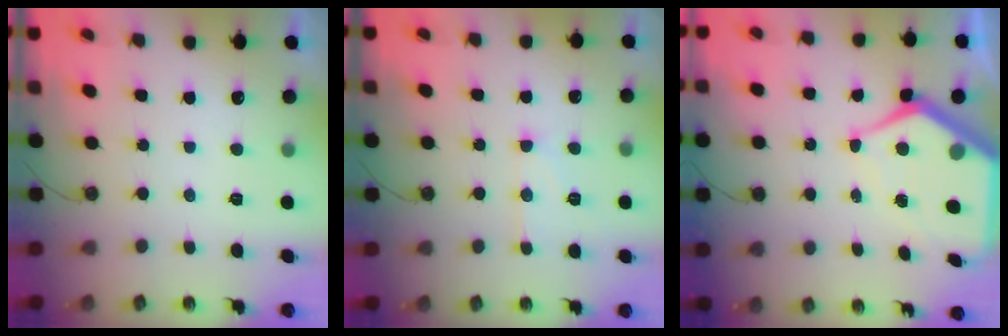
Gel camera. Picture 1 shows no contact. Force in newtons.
{"total": 9.3, "press": 9.3, "slide": 0.8}
{"total": 12.6, "press": 12.5, "slide": 1.3}